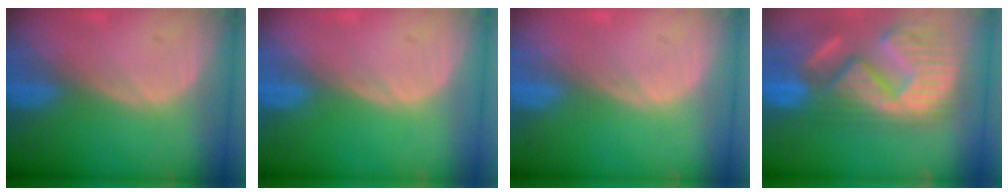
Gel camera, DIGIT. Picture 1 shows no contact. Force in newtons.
{"total": 0.0}
{"total": 0.0}
{"total": 15.4, "press": 12.6, "slide": 8.8}